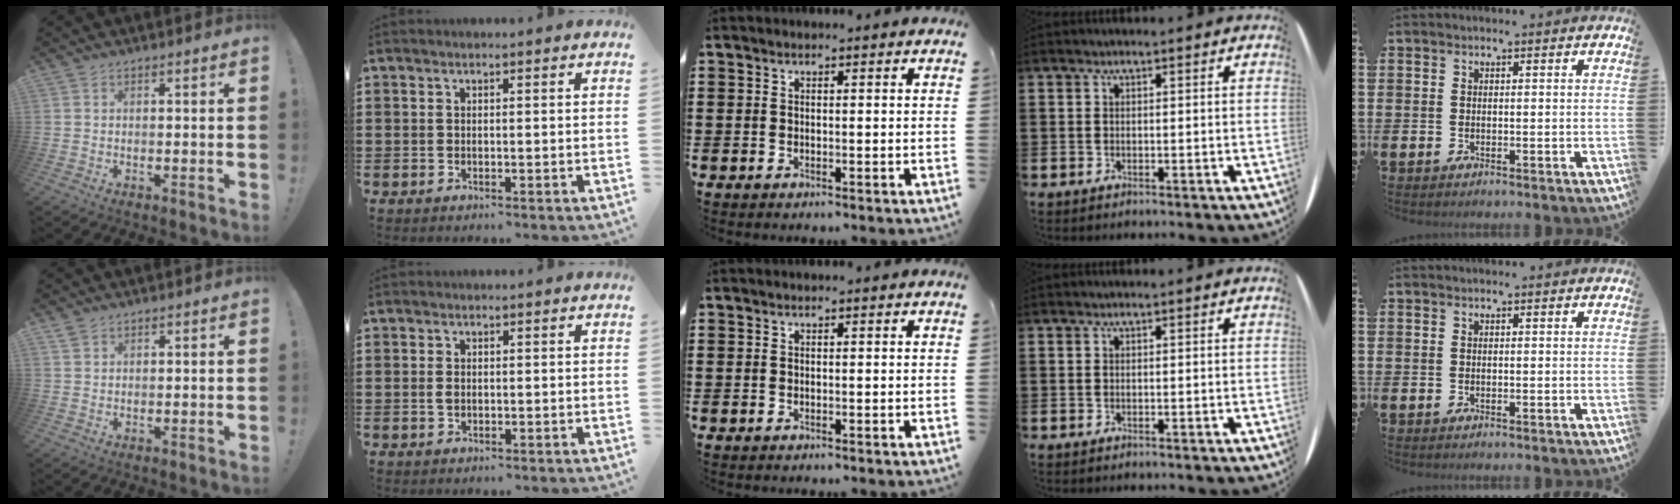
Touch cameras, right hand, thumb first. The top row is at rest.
{"thumb": {"total": 1.5, "force": [1.2, 0.6, 0.7], "torque": [-0.007, -0.005, 0.021]}, "index": {"total": 1.2, "force": [-0.1, 0.8, 1.0], "torque": [-0.021, 0.004, -0.002]}}